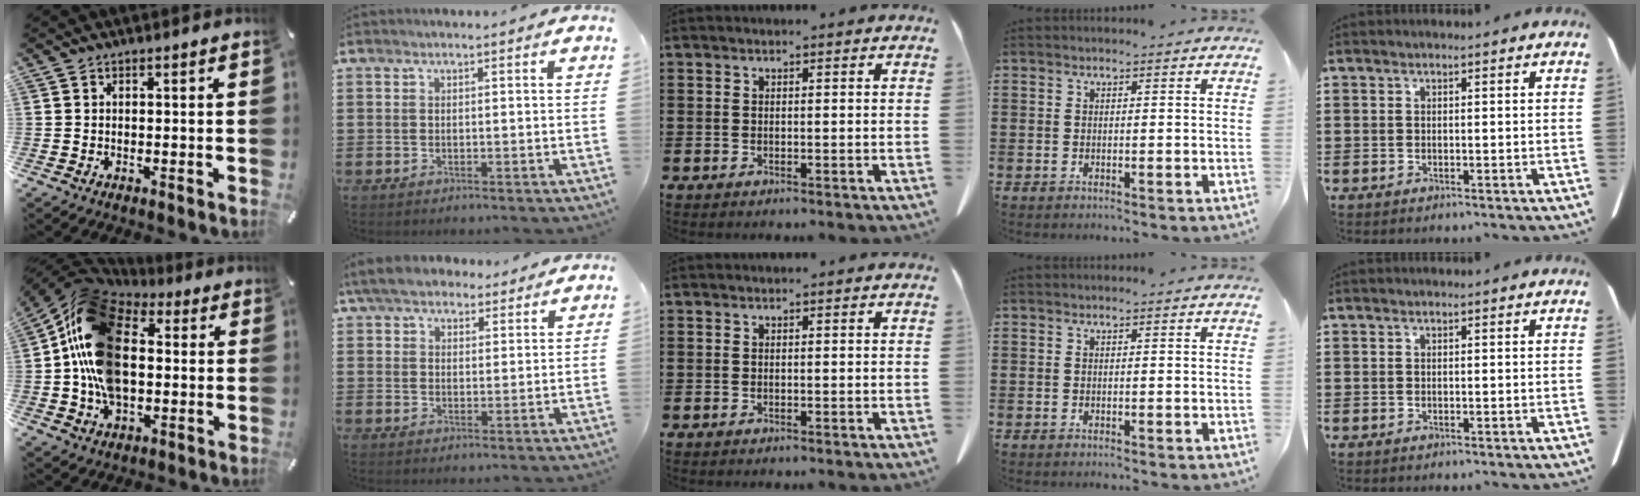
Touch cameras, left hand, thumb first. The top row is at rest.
{"thumb": {"total": 19.9, "force": [0.8, 14.3, 13.8], "torque": [-0.292, 0.009, 0.013]}, "index": {"total": 5.9, "force": [5.1, 2.3, 2.0], "torque": [-0.058, 0.000, 0.096]}}